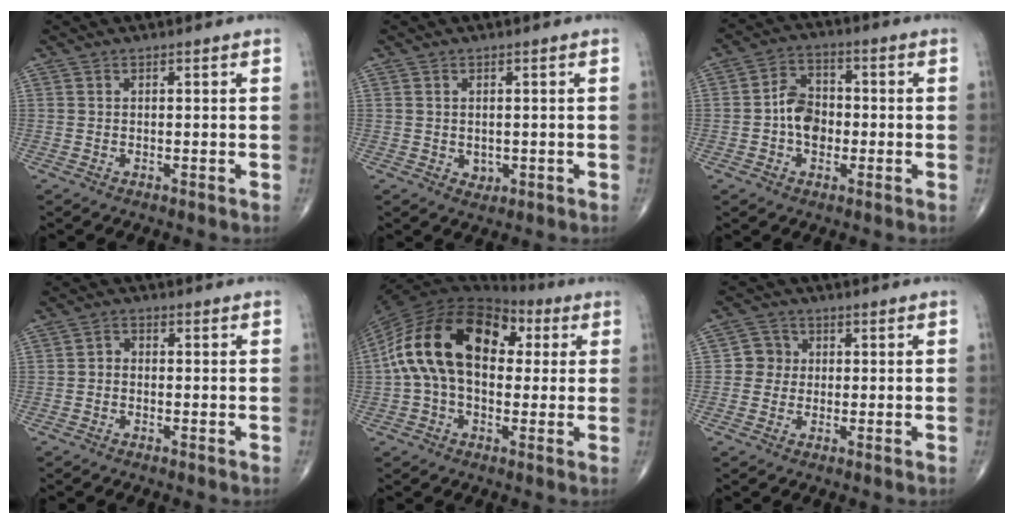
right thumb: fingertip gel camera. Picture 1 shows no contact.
{"total": 1.7, "force": [-0.2, 1.3, 1.0], "torque": [-0.010, -0.002, 0.003]}
{"total": 7.4, "force": [-1.1, 5.5, 4.9], "torque": [-0.060, 0.022, -0.031]}
{"total": 1.8, "force": [-0.5, 1.4, 1.0], "torque": [-0.009, 0.009, -0.017]}
{"total": 19.9, "force": [3.3, 12.3, 15.3], "torque": [-0.272, 0.042, 0.045]}
{"total": 3.9, "force": [0.1, 3.8, 1.0], "torque": [0.011, 0.009, -0.007]}